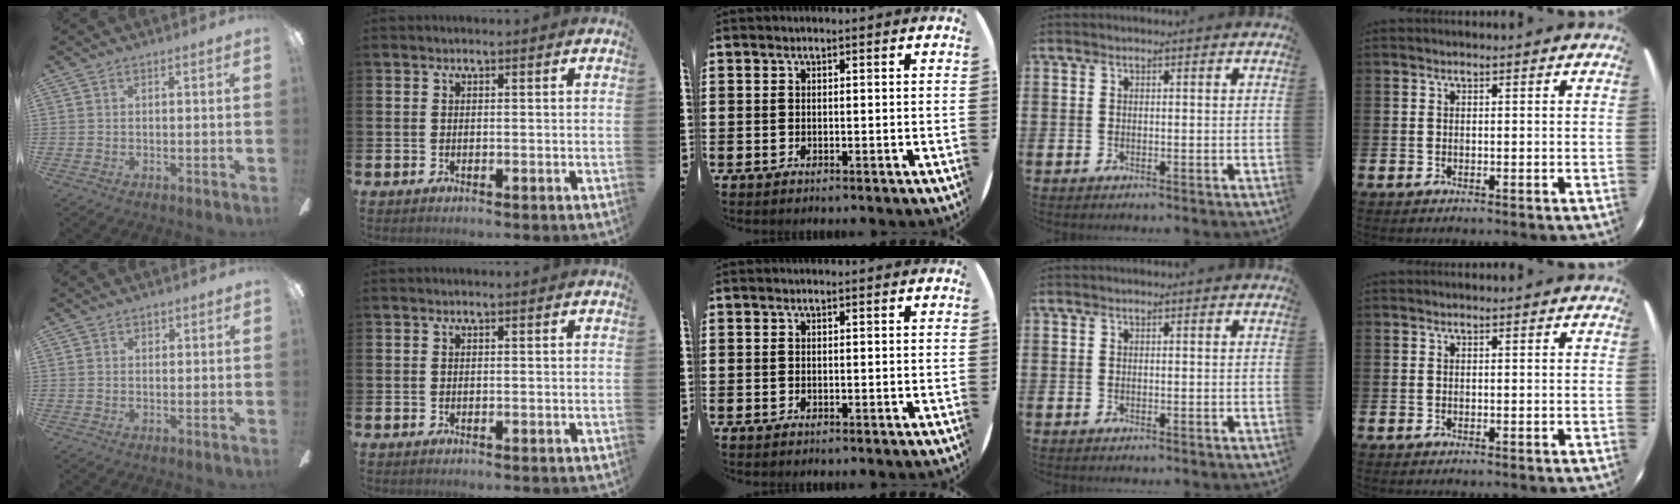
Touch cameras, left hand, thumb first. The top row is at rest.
{"thumb": {"total": 1.2, "force": [1.0, 0.8, 0.2], "torque": [0.011, -0.007, 0.015]}}